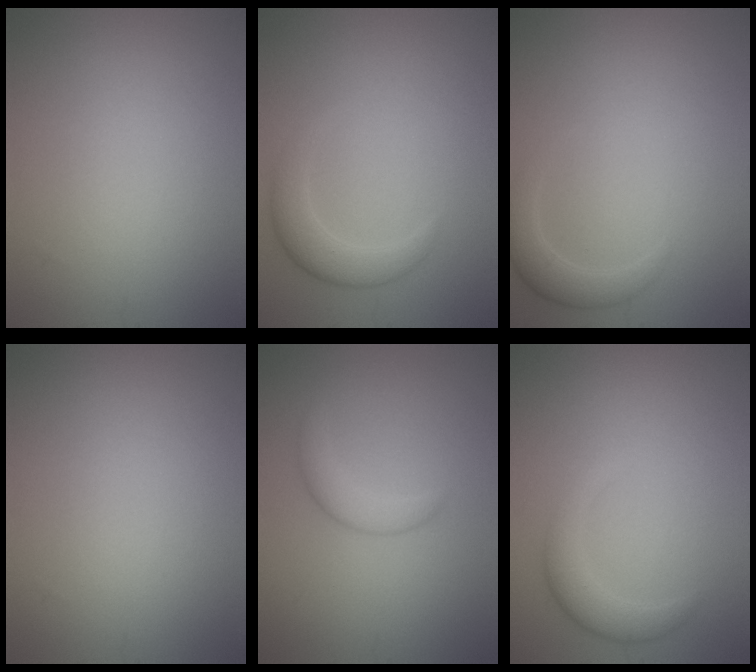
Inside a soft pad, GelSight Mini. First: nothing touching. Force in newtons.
{"total": 2.8, "press": 2.8, "slide": 0.0}
{"total": 2.1, "press": 2.1, "slide": 0.2}
{"total": 0.0}
{"total": 1.9, "press": 1.9, "slide": 0.1}
{"total": 2.5, "press": 2.5, "slide": 0.1}